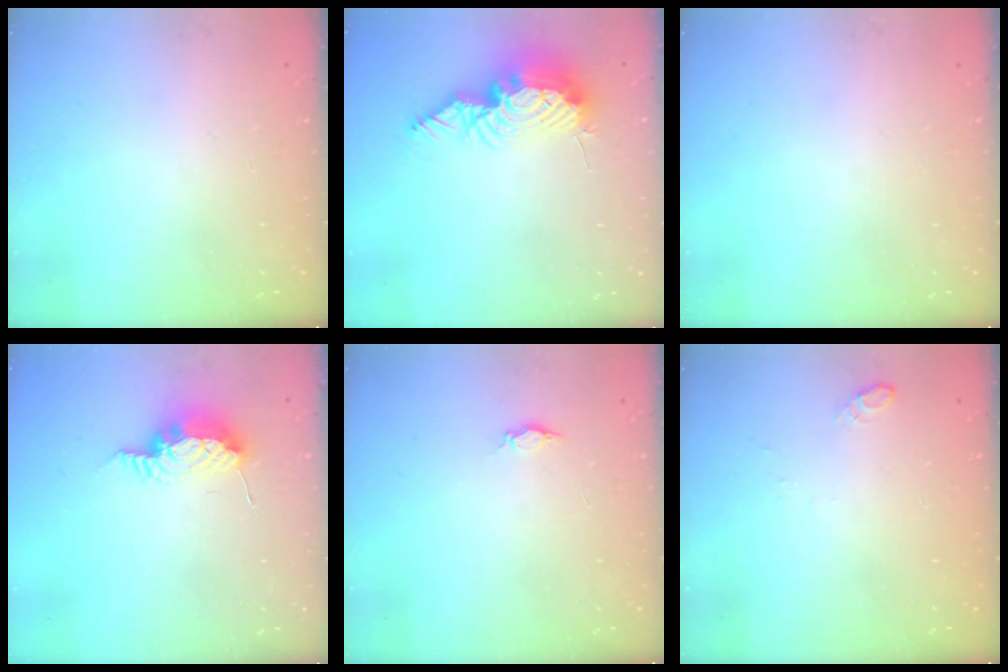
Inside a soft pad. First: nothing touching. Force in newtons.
{"total": 13.7, "press": 13.6, "slide": 1.3}
{"total": 0.0}
{"total": 15.2, "press": 10.7, "slide": 10.7}
{"total": 3.4, "press": 3.4, "slide": 0.3}
{"total": 6.2, "press": 4.6, "slide": 4.1}